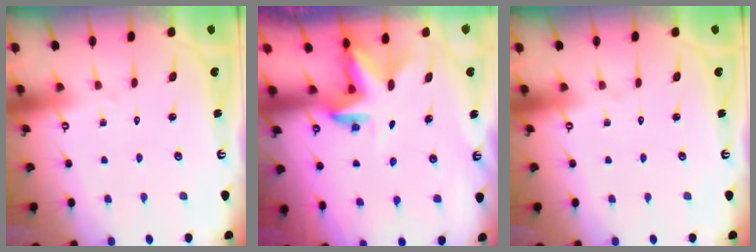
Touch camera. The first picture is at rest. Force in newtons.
{"total": 2.9, "press": 2.9, "slide": 0.2}
{"total": 0.0}